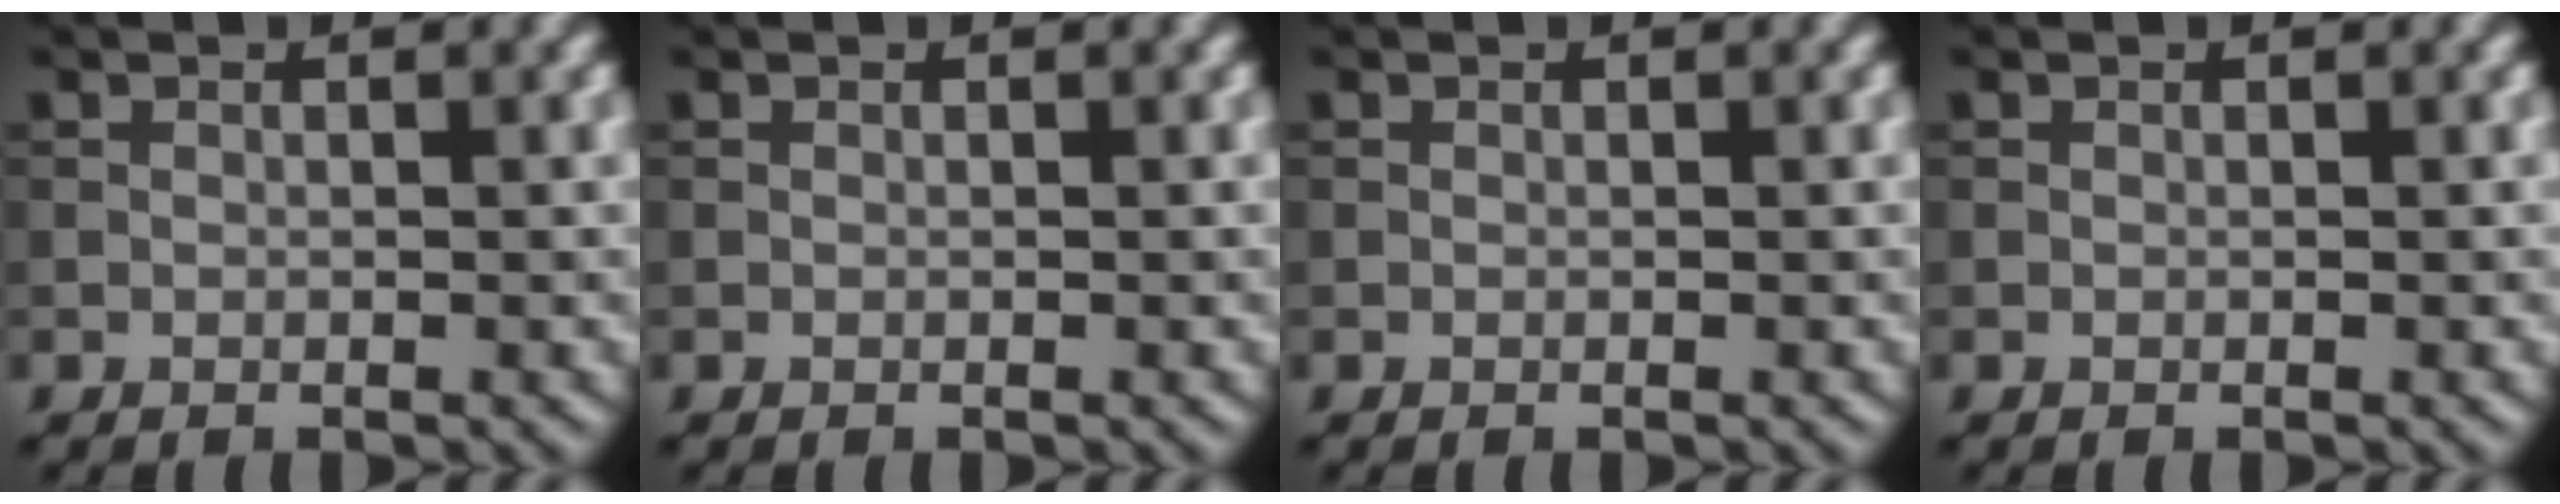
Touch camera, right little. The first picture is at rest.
{"total": 0.0}
{"total": 0.0}
{"total": 0.0}